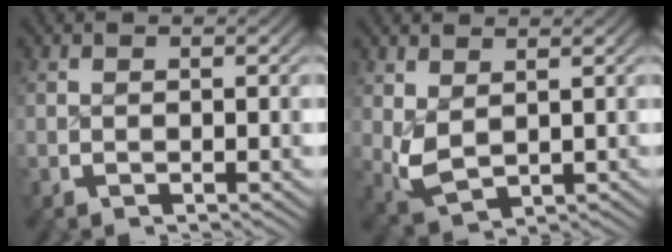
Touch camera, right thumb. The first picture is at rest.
{"total": 2.8, "force": [1.0, 2.5, 0.6], "torque": [-0.034, -0.032, 0.036]}